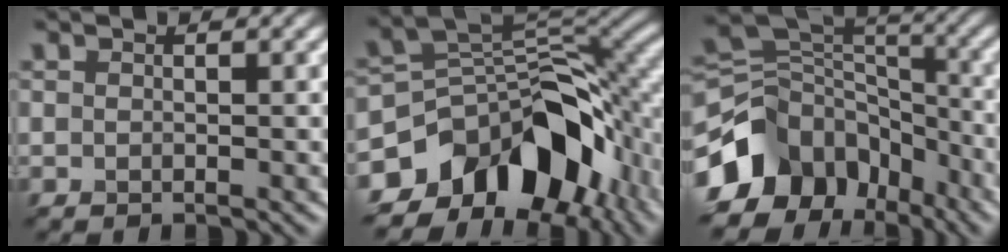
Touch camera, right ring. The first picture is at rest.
{"total": 12.6, "force": [-6.6, 7.9, 7.3], "torque": [-0.118, 0.008, -0.122]}
{"total": 10.8, "force": [-5.5, 7.9, 4.9], "torque": [-0.093, 0.013, -0.105]}